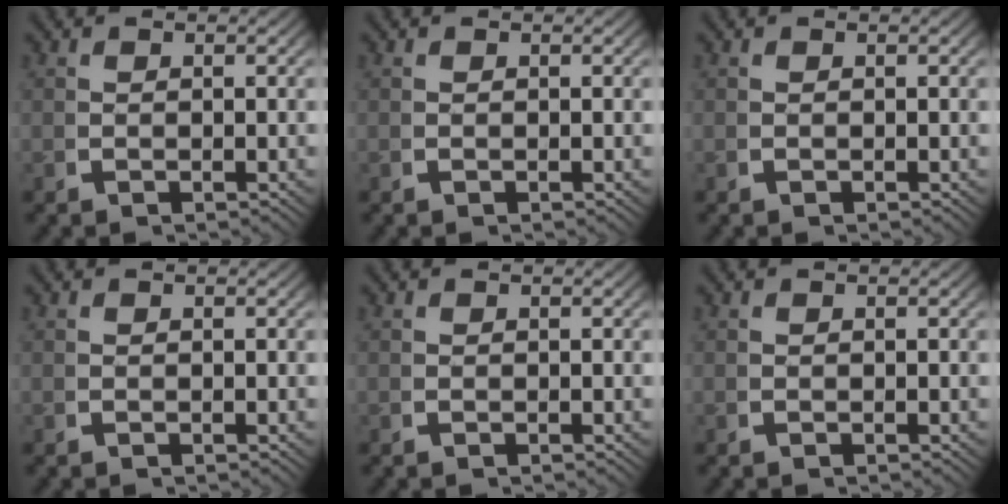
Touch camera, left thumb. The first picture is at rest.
{"total": 0.0}
{"total": 0.0}
{"total": 0.0}
{"total": 0.0}
{"total": 0.0}